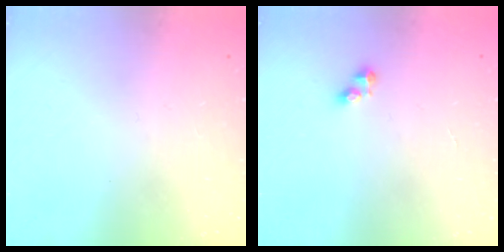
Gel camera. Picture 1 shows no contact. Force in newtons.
{"total": 2.8, "press": 2.8, "slide": 0.4}